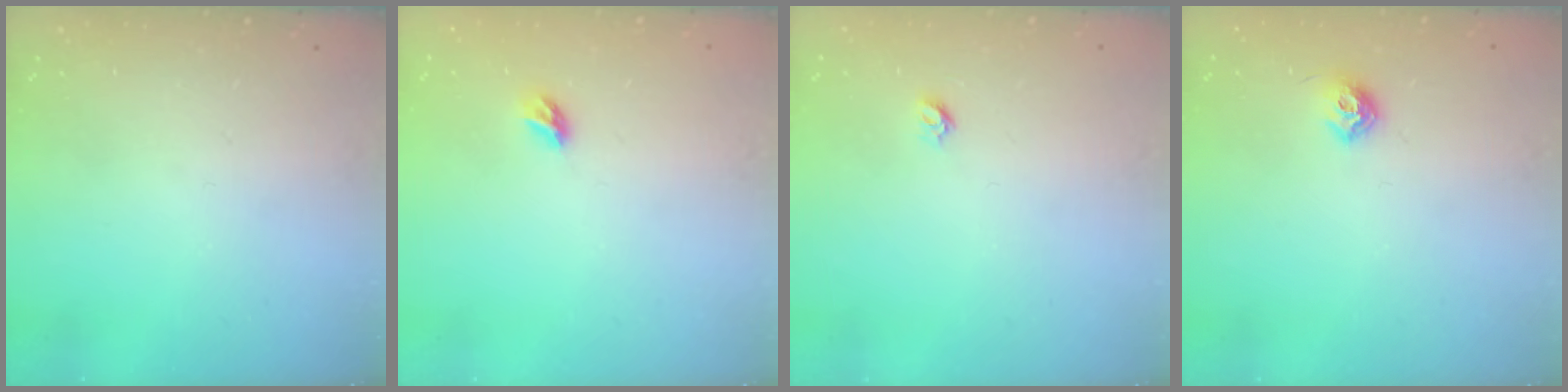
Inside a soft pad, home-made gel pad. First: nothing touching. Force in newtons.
{"total": 5.4, "press": 5.4, "slide": 0.5}
{"total": 3.6, "press": 3.6, "slide": 0.3}
{"total": 7.9, "press": 7.8, "slide": 0.9}